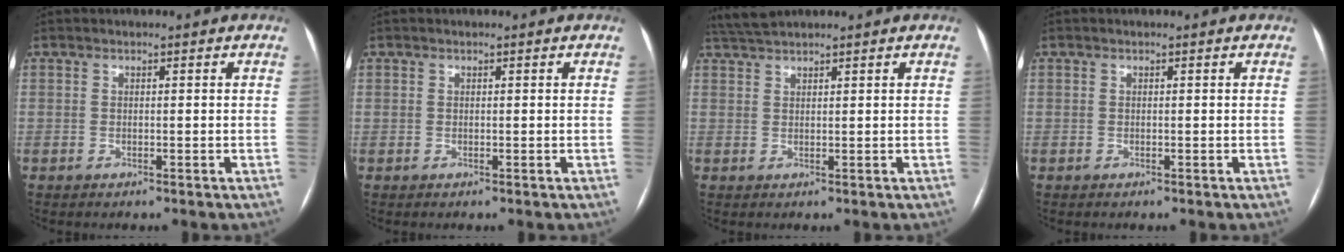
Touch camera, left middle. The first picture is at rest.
{"total": 0.0}
{"total": 2.9, "force": [2.8, -0.3, 0.7], "torque": [-0.023, 0.017, 0.062]}
{"total": 0.0}